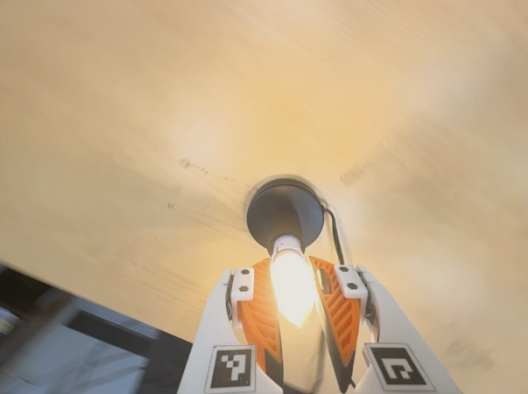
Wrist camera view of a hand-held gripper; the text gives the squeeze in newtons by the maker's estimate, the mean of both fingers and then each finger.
{"total": 13.4, "left": 13.9, "right": 13.0}